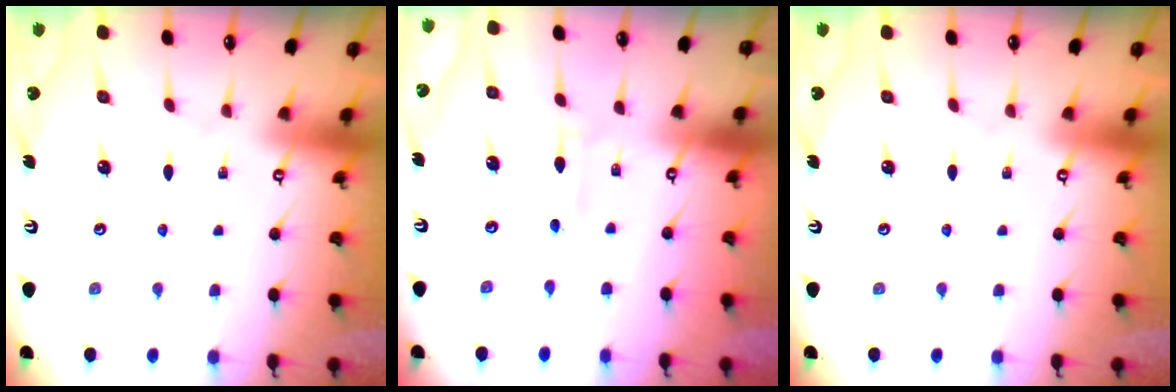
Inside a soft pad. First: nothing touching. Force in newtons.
{"total": 2.3, "press": 2.2, "slide": 0.9}
{"total": 0.0}